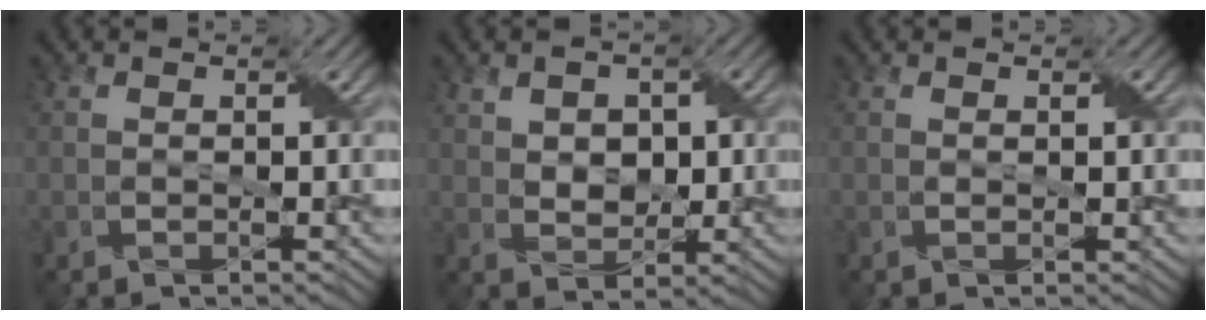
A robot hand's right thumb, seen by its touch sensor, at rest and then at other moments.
{"total": 4.3, "force": [1.1, 3.2, 2.6], "torque": [-0.054, -0.001, 0.017]}
{"total": 0.0}